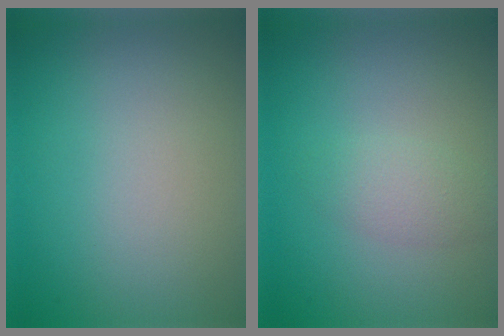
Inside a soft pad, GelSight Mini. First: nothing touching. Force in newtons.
{"total": 1.9, "press": 1.9, "slide": 0.1}